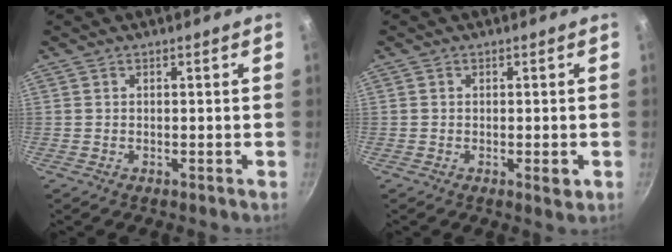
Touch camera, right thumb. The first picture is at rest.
{"total": 2.1, "force": [-0.6, 0.7, 1.8], "torque": [-0.028, -0.003, -0.009]}